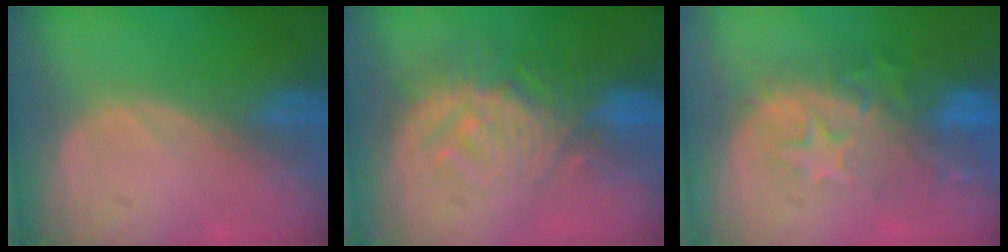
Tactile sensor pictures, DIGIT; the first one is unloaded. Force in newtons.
{"total": 9.2, "press": 8.3, "slide": 4.0}
{"total": 10.1, "press": 8.8, "slide": 4.9}